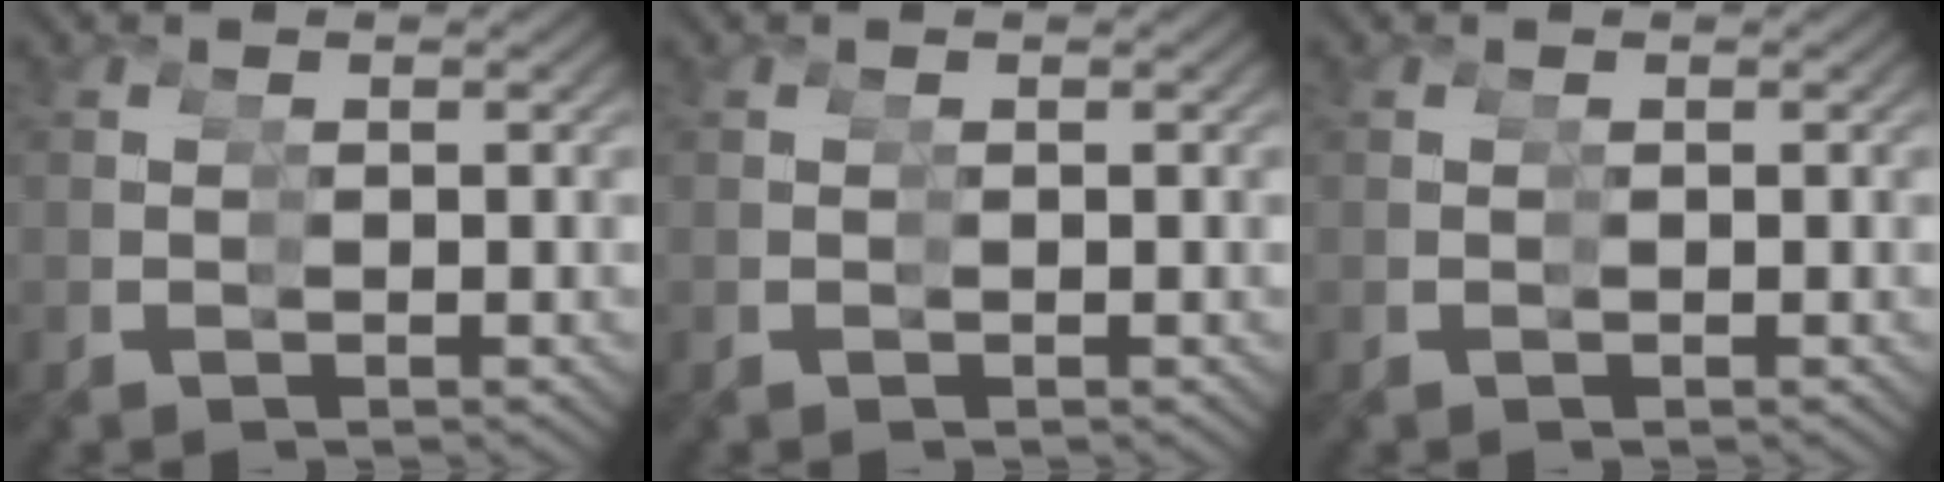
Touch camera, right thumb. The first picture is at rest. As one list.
[{"total": 0.0}, {"total": 0.0}]